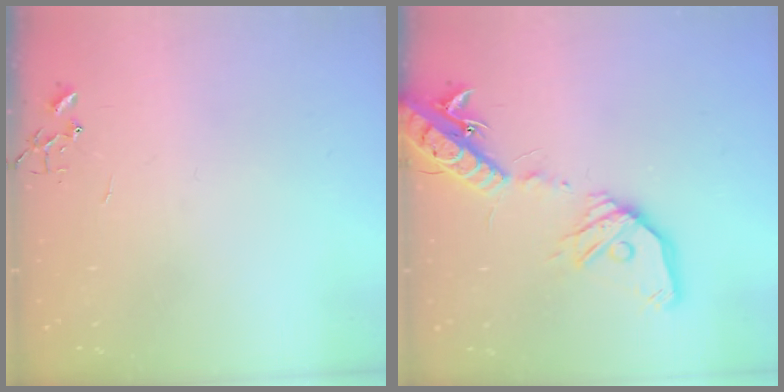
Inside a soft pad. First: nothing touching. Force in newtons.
{"total": 20.1, "press": 19.7, "slide": 3.9}